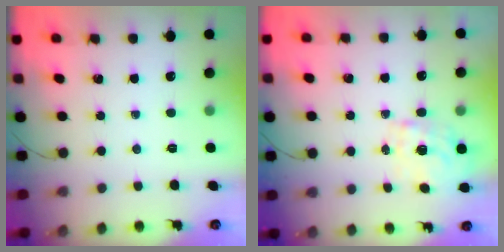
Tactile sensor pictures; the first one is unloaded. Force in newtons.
{"total": 0.9, "press": 0.7, "slide": 0.6}